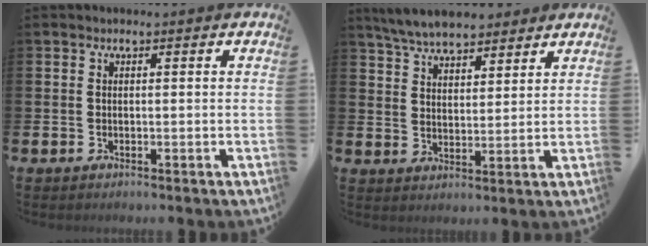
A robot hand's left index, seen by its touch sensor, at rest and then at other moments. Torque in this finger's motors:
{"motor_torque": [1.09, -1.05, 0.29, 0.21]}